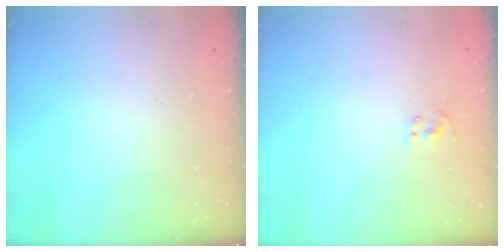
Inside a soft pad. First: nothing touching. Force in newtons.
{"total": 1.5, "press": 1.3, "slide": 0.7}